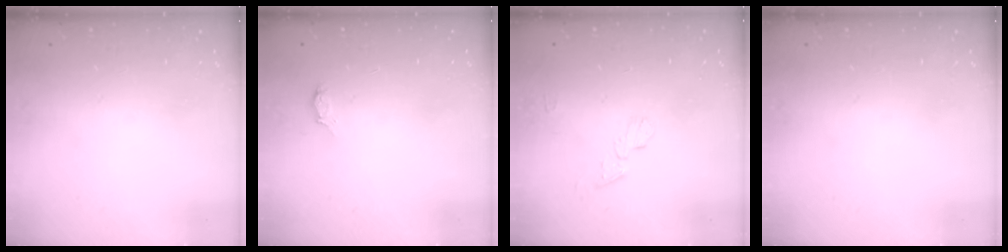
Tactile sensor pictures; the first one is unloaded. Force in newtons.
{"total": 2.0, "press": 2.0, "slide": 0.3}
{"total": 6.2, "press": 6.1, "slide": 0.6}
{"total": 0.0}